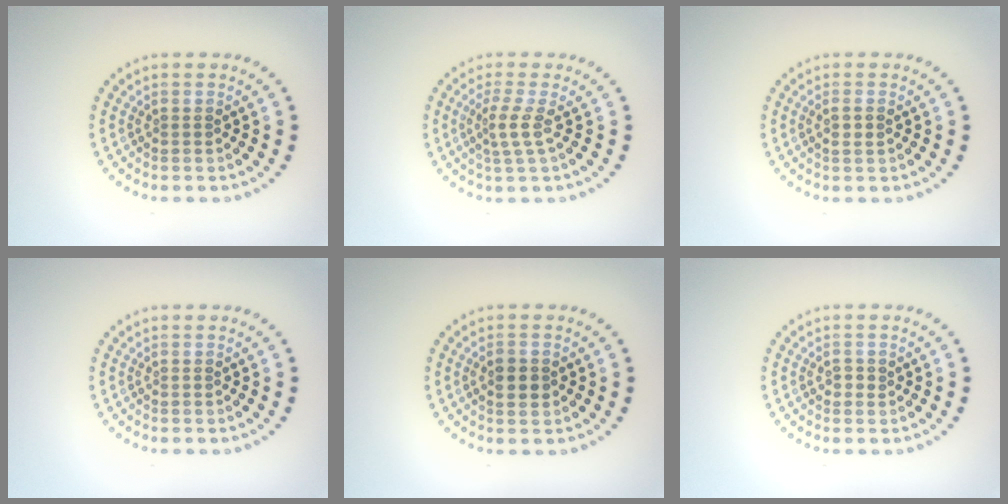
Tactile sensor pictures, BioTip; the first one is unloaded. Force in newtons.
{"total": 2.2, "press": 1.6, "slide": 1.5}
{"total": 1.1, "press": 1.1, "slide": 0.3}
{"total": 0.0}
{"total": 2.1, "press": 2.0, "slide": 0.1}
{"total": 1.1, "press": 1.1, "slide": 0.4}